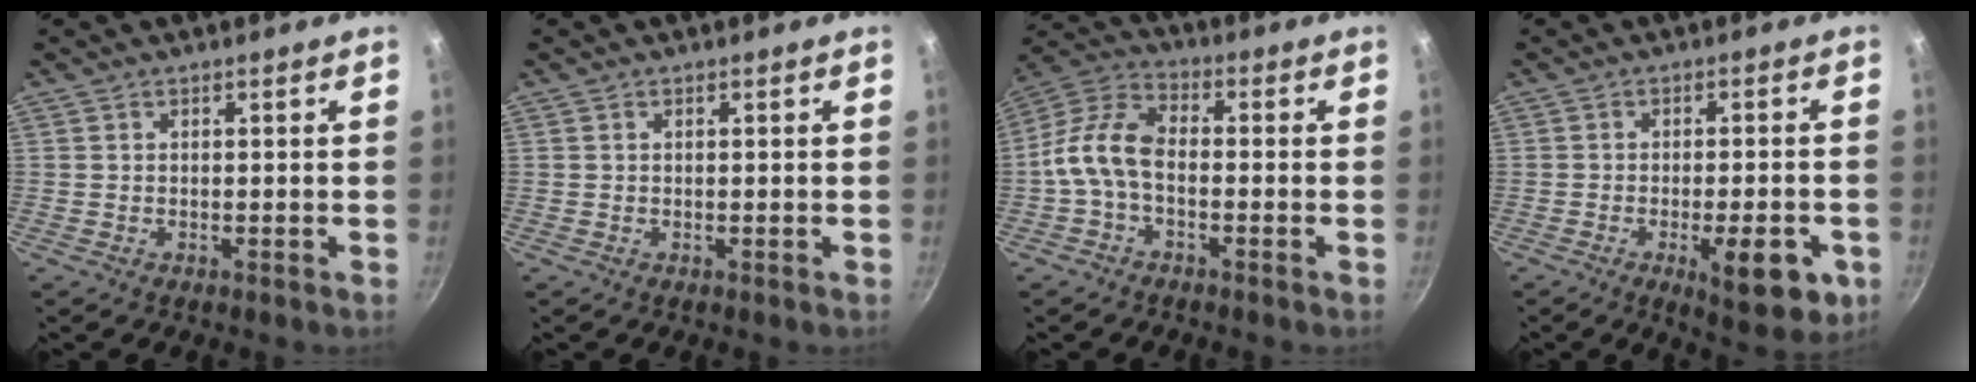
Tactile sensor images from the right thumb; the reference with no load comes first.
{"total": 0.0}
{"total": 10.3, "force": [-1.6, 6.0, 8.2], "torque": [-0.164, 0.034, -0.043]}
{"total": 10.5, "force": [-3.9, 3.5, 9.1], "torque": [-0.115, 0.004, -0.049]}